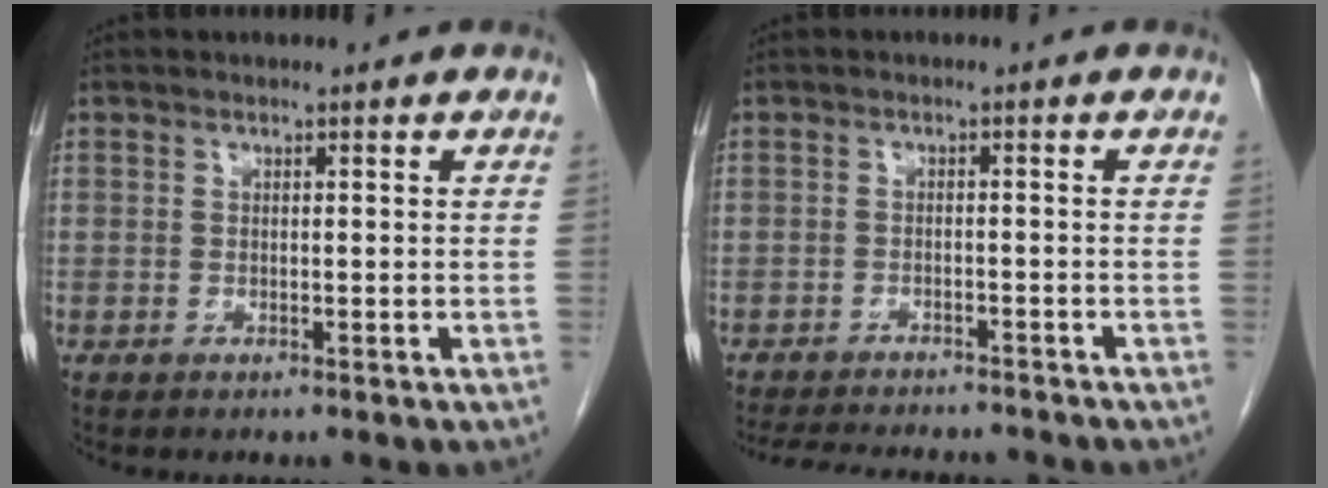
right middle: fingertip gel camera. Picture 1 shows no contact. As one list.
[{"total": 11.0, "force": [-10.1, 2.2, 3.8], "torque": [-0.066, -0.004, -0.135]}]